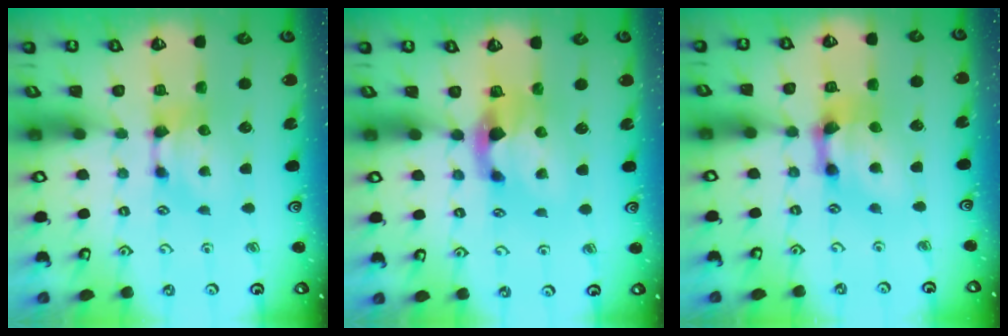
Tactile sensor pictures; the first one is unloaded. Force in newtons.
{"total": 2.9, "press": 2.5, "slide": 1.5}
{"total": 4.3, "press": 3.3, "slide": 2.7}